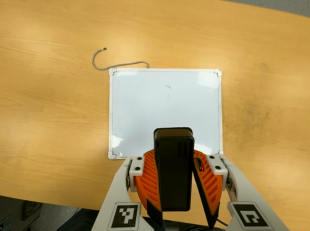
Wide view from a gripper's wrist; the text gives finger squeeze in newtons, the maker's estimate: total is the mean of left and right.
{"total": 9.9, "left": 9.6, "right": 10.2}